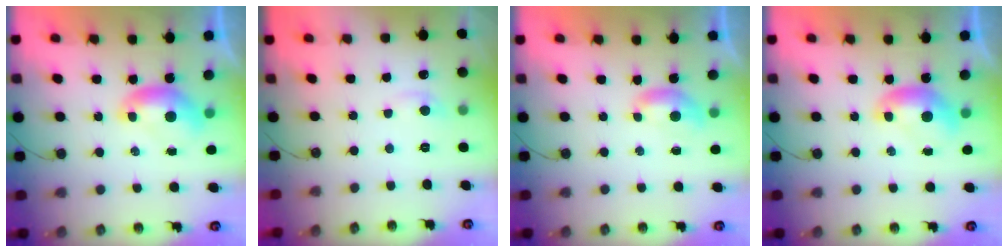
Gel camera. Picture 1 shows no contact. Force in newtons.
{"total": 0.8, "press": 0.4, "slide": 0.6}
{"total": 2.4, "press": 2.3, "slide": 0.5}
{"total": 0.0}